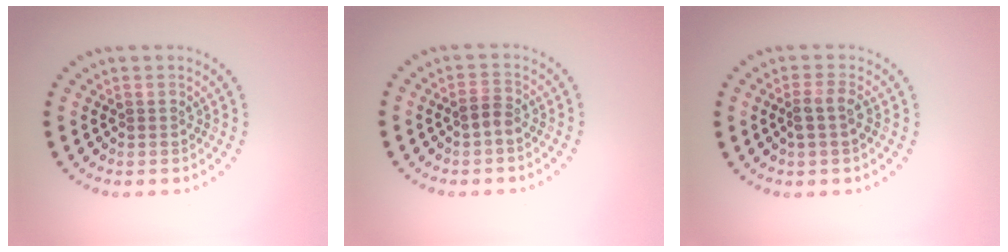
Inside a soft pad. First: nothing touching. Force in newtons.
{"total": 1.1, "press": 1.1, "slide": 0.4}
{"total": 1.8, "press": 1.5, "slide": 1.0}